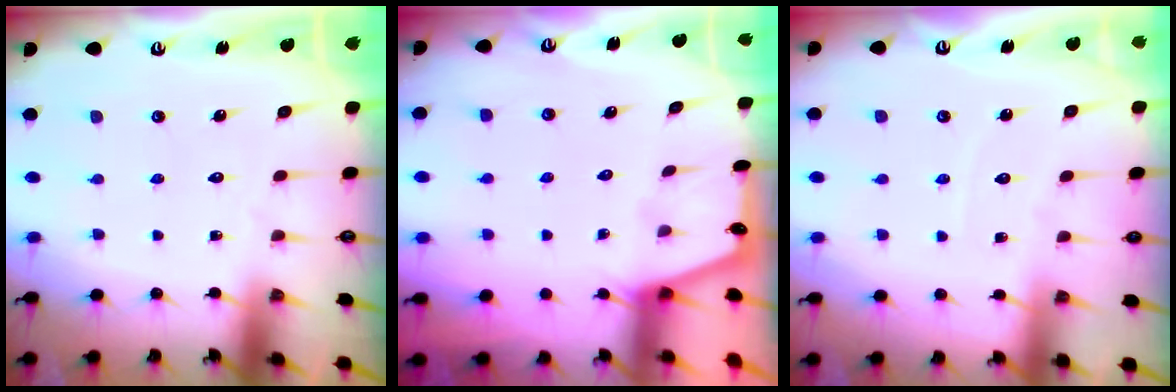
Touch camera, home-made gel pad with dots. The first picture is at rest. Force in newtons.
{"total": 1.0, "press": 1.0, "slide": 0.2}
{"total": 2.5, "press": 2.5, "slide": 0.4}